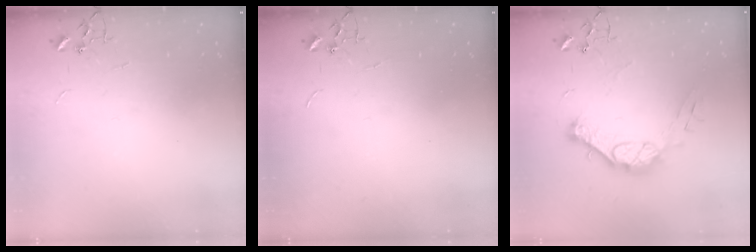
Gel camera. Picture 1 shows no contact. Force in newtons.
{"total": 0.0}
{"total": 14.4, "press": 14.4, "slide": 1.1}